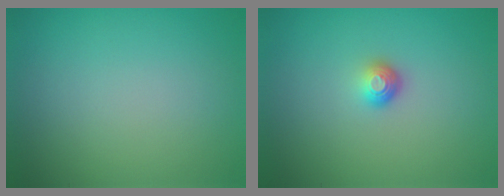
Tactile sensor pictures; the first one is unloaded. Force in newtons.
{"total": 1.5, "press": 1.1, "slide": 1.1}